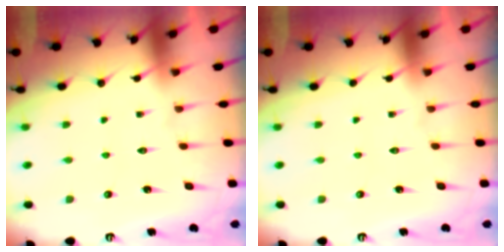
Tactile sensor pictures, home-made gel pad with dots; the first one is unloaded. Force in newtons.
{"total": 0.0}